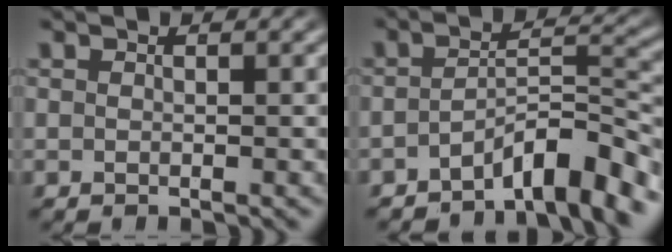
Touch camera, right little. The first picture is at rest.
{"total": 6.2, "force": [-4.2, 1.8, 4.3], "torque": [-0.049, -0.006, -0.062]}